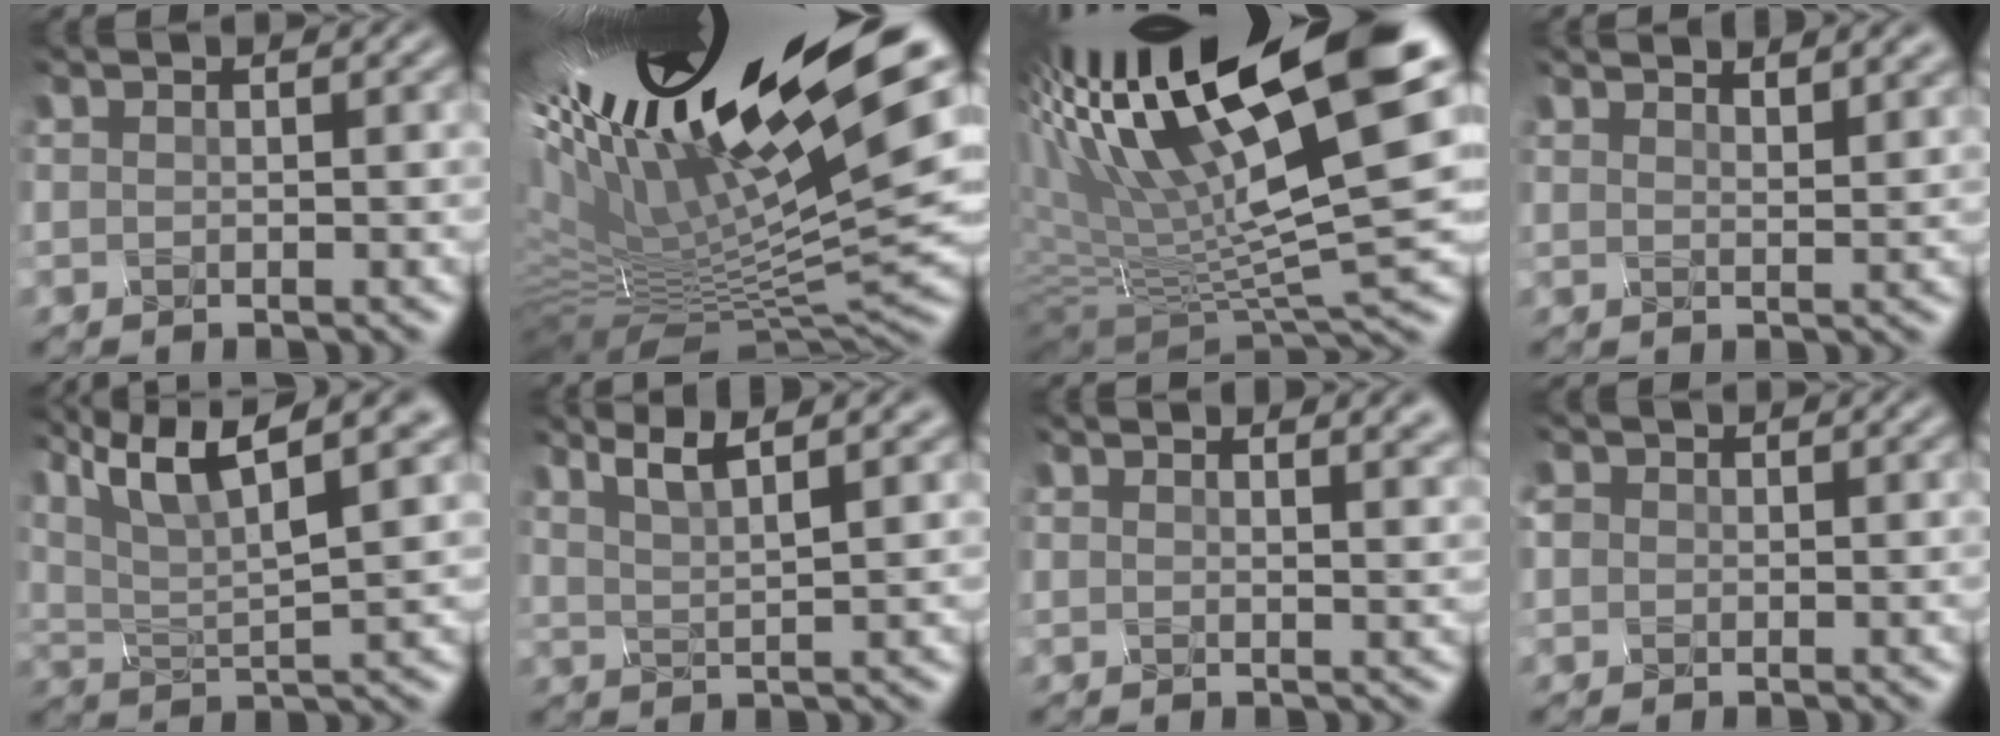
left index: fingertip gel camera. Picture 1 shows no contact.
{"total": 18.1, "force": [4.4, 4.3, 17.0], "torque": [-0.304, -0.001, 0.109]}
{"total": 15.6, "force": [5.1, 3.7, 14.2], "torque": [-0.274, 0.007, 0.113]}
{"total": 4.5, "force": [3.6, 1.4, 2.3], "torque": [-0.022, 0.011, 0.041]}
{"total": 10.2, "force": [5.7, 3.4, 7.8], "torque": [-0.166, 0.019, 0.095]}
{"total": 3.8, "force": [2.2, 0.7, 3.0], "torque": [-0.061, 0.004, 0.049]}
{"total": 5.6, "force": [3.9, 2.3, 3.3], "torque": [-0.026, 0.026, 0.035]}
{"total": 1.2, "force": [-0.7, 0.1, -1.0], "torque": [-0.007, -0.006, 0.013]}